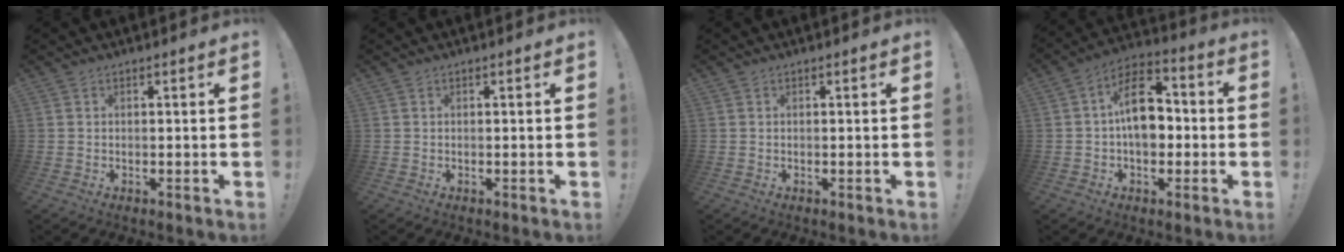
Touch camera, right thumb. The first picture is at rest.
{"total": 0.0}
{"total": 0.0}
{"total": 14.6, "force": [0.3, 9.5, 11.0], "torque": [-0.168, 0.021, 0.006]}